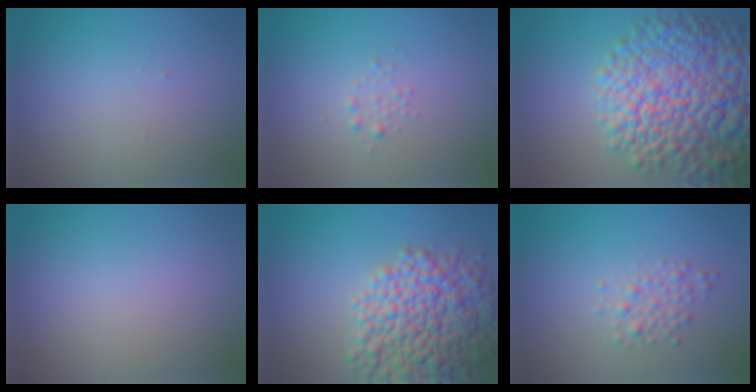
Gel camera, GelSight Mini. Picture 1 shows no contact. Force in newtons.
{"total": 0.9, "press": 0.9, "slide": 0.0}
{"total": 13.7, "press": 13.7, "slide": 0.6}
{"total": 0.0}
{"total": 9.6, "press": 9.6, "slide": 0.3}
{"total": 1.9, "press": 1.9, "slide": 0.1}